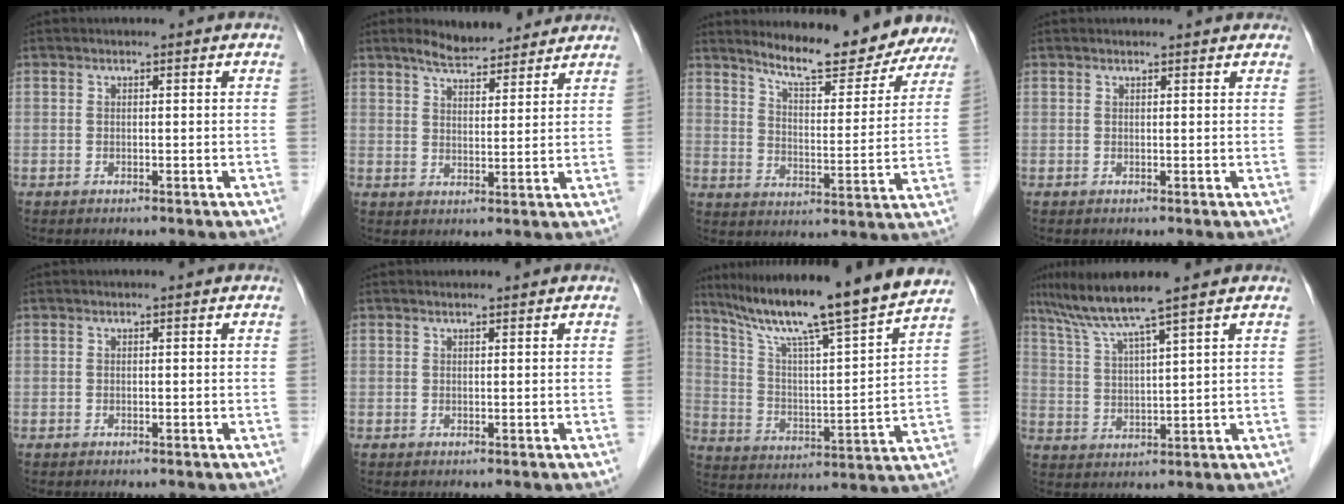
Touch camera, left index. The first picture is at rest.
{"total": 7.4, "force": [6.6, 2.0, 2.7], "torque": [-0.049, 0.020, 0.110]}
{"total": 14.7, "force": [13.6, 2.7, 5.0], "torque": [-0.066, -0.020, 0.178]}
{"total": 3.4, "force": [3.2, 0.8, 0.7], "torque": [-0.010, 0.018, 0.031]}
{"total": 0.0}
{"total": 1.0, "force": [1.0, 0.1, 0.3], "torque": [-0.011, 0.011, 0.019]}
{"total": 19.6, "force": [16.8, -0.7, 10.0], "torque": [-0.171, -0.009, 0.263]}
{"total": 7.9, "force": [6.2, -1.4, 4.7], "torque": [-0.092, 0.008, 0.119]}